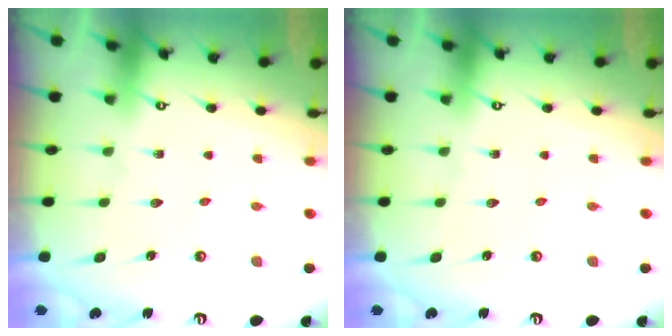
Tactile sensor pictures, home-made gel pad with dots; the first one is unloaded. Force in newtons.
{"total": 0.0}